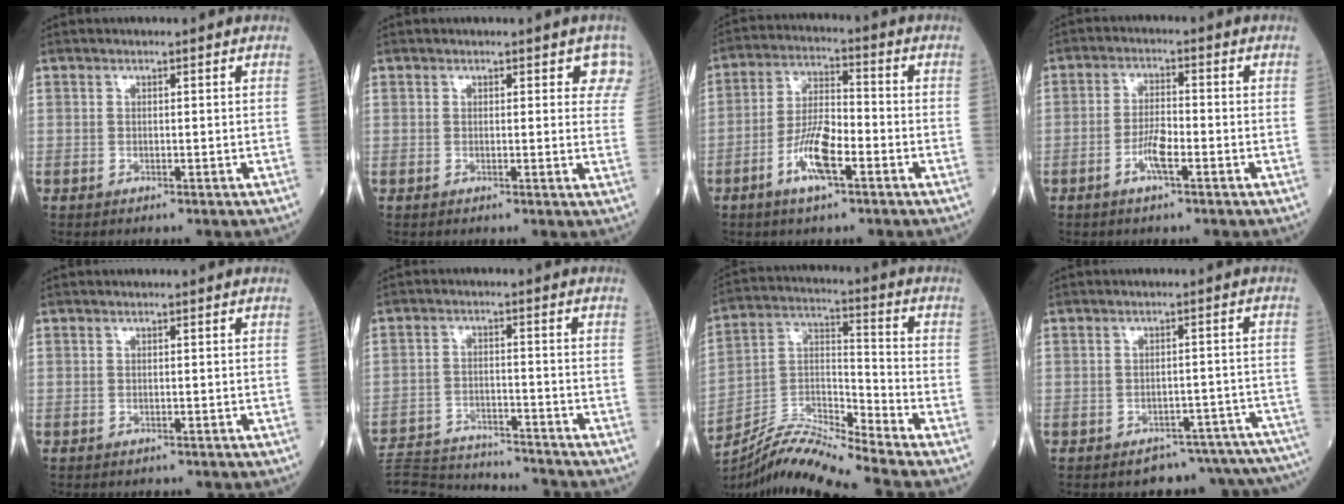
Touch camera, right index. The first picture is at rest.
{"total": 3.7, "force": [2.7, 2.0, 1.6], "torque": [0.006, -0.003, 0.011]}
{"total": 8.2, "force": [-3.7, 2.0, 7.0], "torque": [-0.135, 0.001, -0.071]}
{"total": 3.9, "force": [-1.9, 0.7, 3.4], "torque": [-0.062, 0.002, -0.038]}
{"total": 1.8, "force": [-1.6, 0.6, 0.5], "torque": [-0.015, -0.003, -0.018]}
{"total": 16.0, "force": [-15.4, 1.3, 3.8], "torque": [-0.073, -0.001, -0.233]}
{"total": 11.8, "force": [-11.0, -1.5, 3.9], "torque": [-0.073, 0.015, -0.205]}
{"total": 12.4, "force": [-11.9, 2.9, 1.5], "torque": [0.010, 0.040, -0.136]}